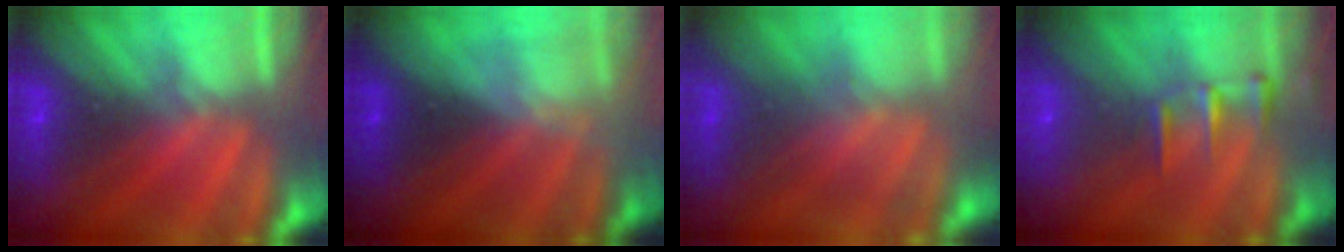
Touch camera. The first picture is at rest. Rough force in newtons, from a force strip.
{"total": 2.3}
{"total": 3.5}
{"total": 2.4}